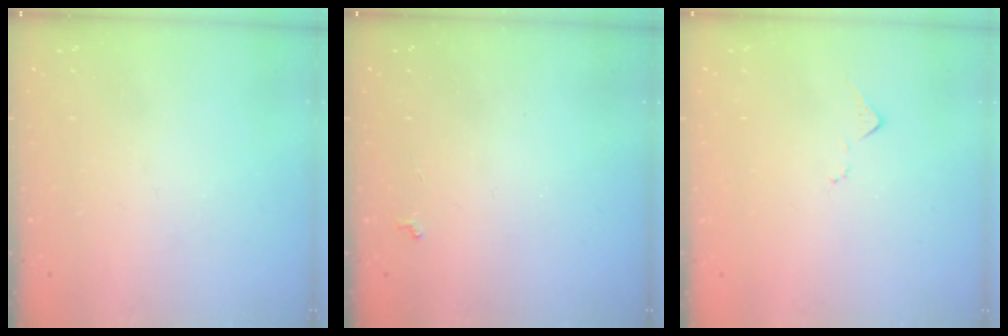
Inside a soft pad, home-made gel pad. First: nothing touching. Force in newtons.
{"total": 3.6, "press": 3.5, "slide": 0.5}
{"total": 7.5, "press": 7.4, "slide": 0.8}